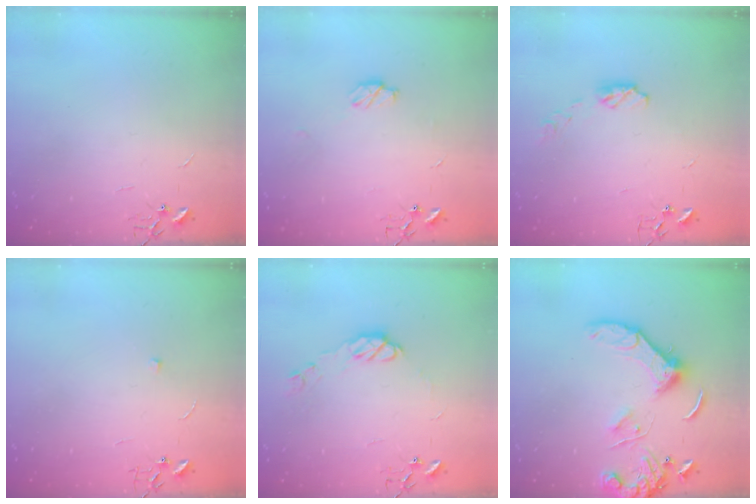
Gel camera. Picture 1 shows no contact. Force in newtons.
{"total": 4.9, "press": 4.9, "slide": 0.3}
{"total": 5.0, "press": 4.9, "slide": 0.7}
{"total": 4.8, "press": 4.7, "slide": 1.1}
{"total": 8.1, "press": 8.1, "slide": 0.2}
{"total": 13.5, "press": 13.4, "slide": 1.7}